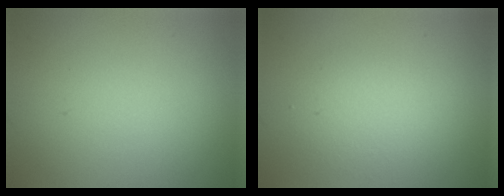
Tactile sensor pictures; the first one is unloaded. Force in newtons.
{"total": 2.2, "press": 2.2, "slide": 0.1}